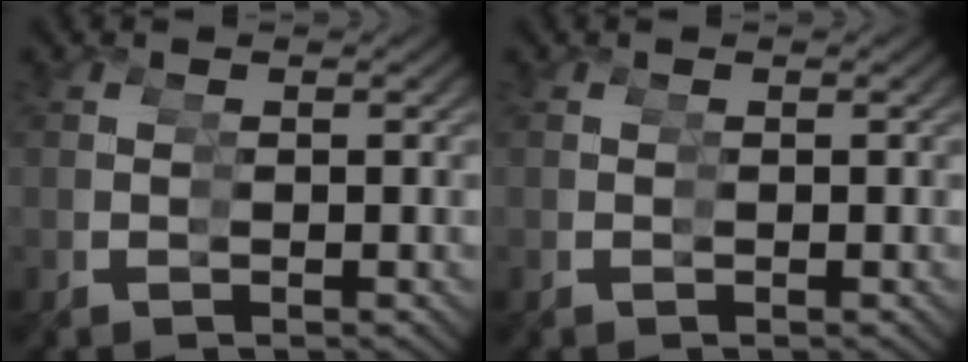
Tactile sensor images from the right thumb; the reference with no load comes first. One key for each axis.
{"total": 0.0}